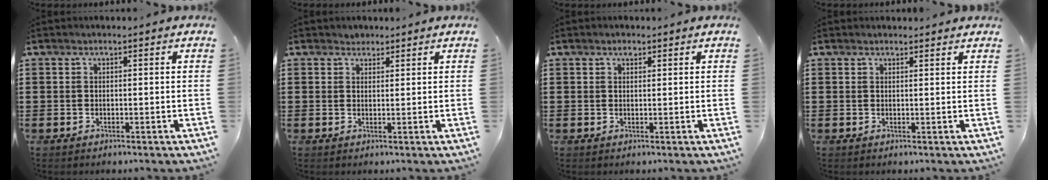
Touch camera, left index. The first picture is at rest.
{"total": 1.3, "force": [1.1, 0.6, -0.1], "torque": [0.000, 0.004, 0.022]}
{"total": 0.9, "force": [0.5, 0.5, 0.5], "torque": [-0.011, 0.002, 0.010]}
{"total": 1.0, "force": [0.9, 0.2, 0.1], "torque": [-0.005, 0.001, 0.018]}